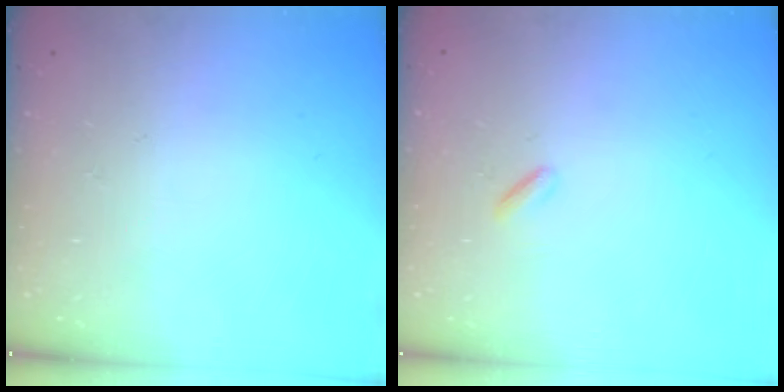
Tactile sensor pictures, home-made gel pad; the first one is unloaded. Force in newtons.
{"total": 0.8, "press": 0.7, "slide": 0.4}